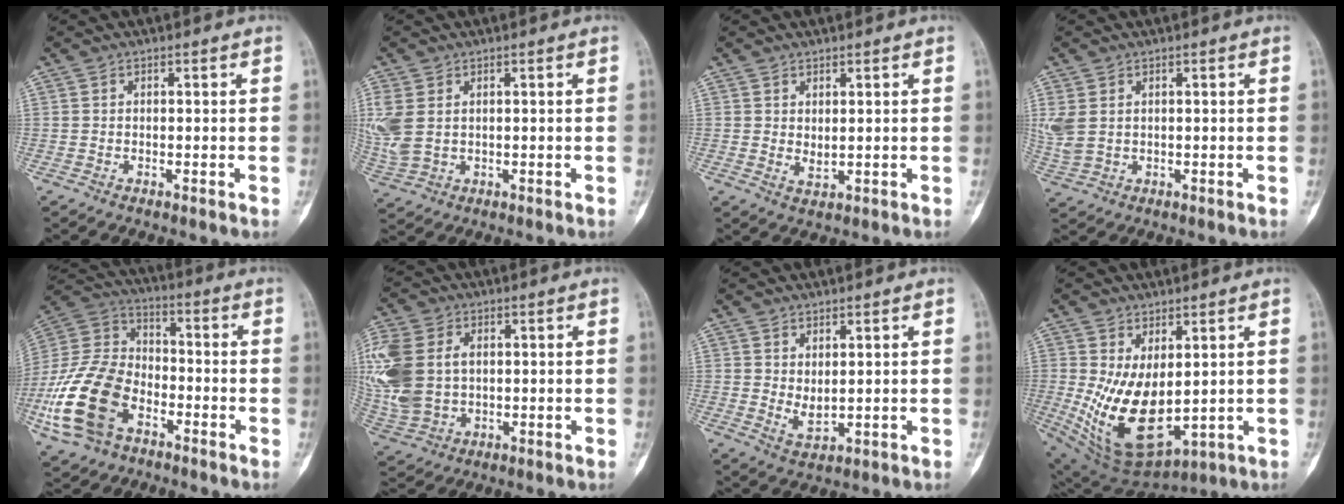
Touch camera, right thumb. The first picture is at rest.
{"total": 7.8, "force": [1.5, 5.4, 5.5], "torque": [-0.151, 0.002, 0.043]}
{"total": 2.1, "force": [0.6, 1.1, 1.6], "torque": [-0.025, -0.009, 0.015]}
{"total": 5.1, "force": [1.3, 3.5, 3.4], "torque": [-0.095, 0.001, 0.038]}
{"total": 19.8, "force": [-7.7, 12.8, 13.1], "torque": [-0.264, 0.041, -0.147]}
{"total": 17.2, "force": [2.4, 12.2, 12.0], "torque": [-0.308, 0.003, 0.057]}
{"total": 3.5, "force": [0.9, 1.8, 2.8], "torque": [-0.046, -0.016, 0.026]}
{"total": 15.0, "force": [0.4, 8.1, 12.7], "torque": [-0.217, -0.025, 0.039]}